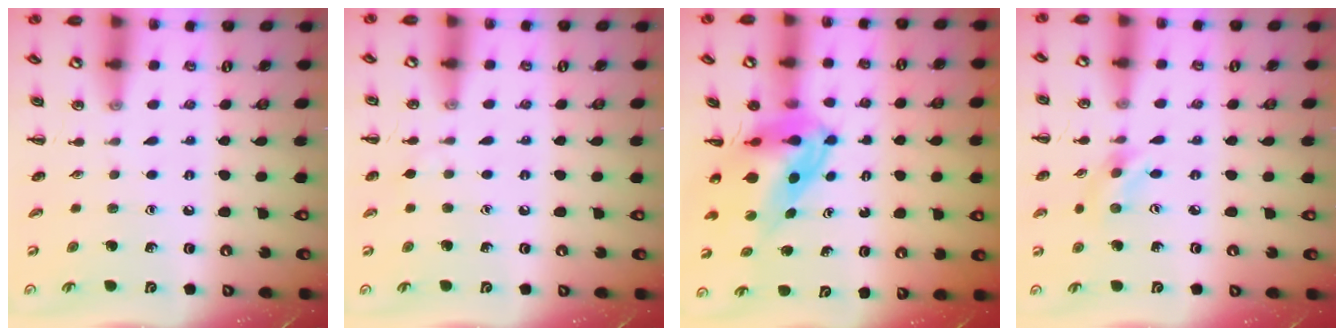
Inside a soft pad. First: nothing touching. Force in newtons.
{"total": 3.9, "press": 3.6, "slide": 1.5}
{"total": 7.3, "press": 6.9, "slide": 2.3}
{"total": 2.7, "press": 2.6, "slide": 0.6}